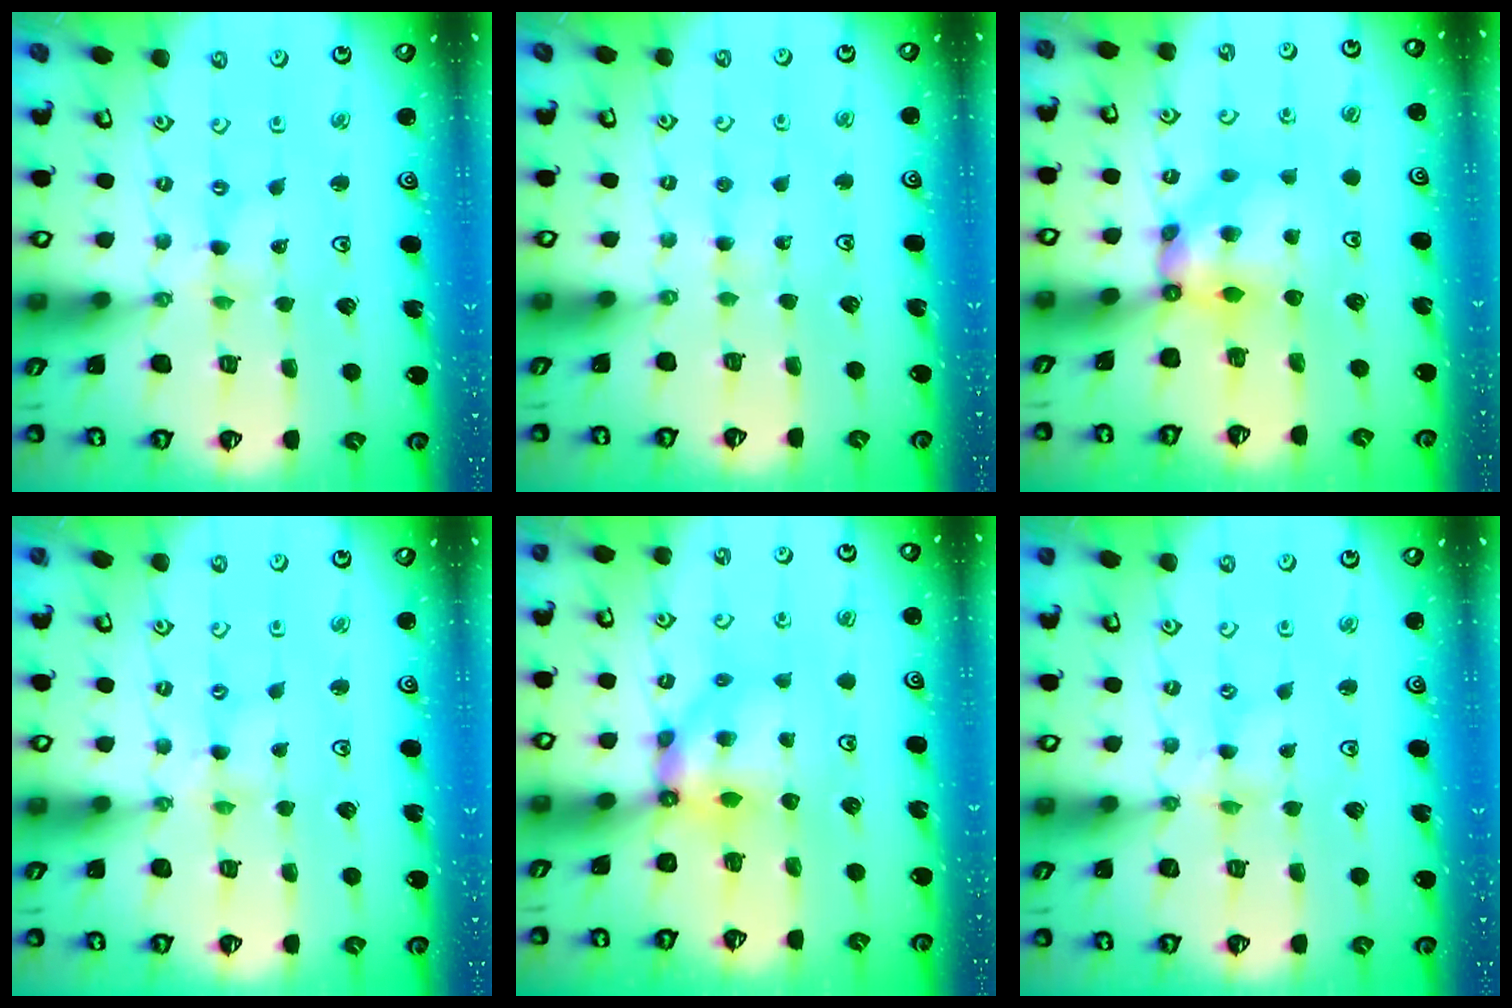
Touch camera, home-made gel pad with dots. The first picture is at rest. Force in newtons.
{"total": 2.5, "press": 2.5, "slide": 0.4}
{"total": 6.7, "press": 6.7, "slide": 0.8}
{"total": 0.9, "press": 0.9, "slide": 0.2}
{"total": 6.4, "press": 6.3, "slide": 0.4}
{"total": 0.0}